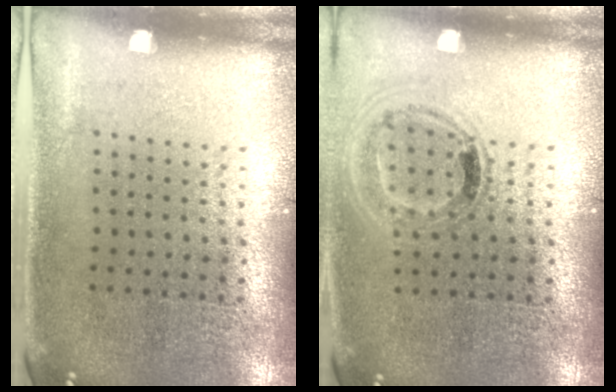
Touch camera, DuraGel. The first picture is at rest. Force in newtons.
{"total": 1.0, "press": 1.0, "slide": 0.3}